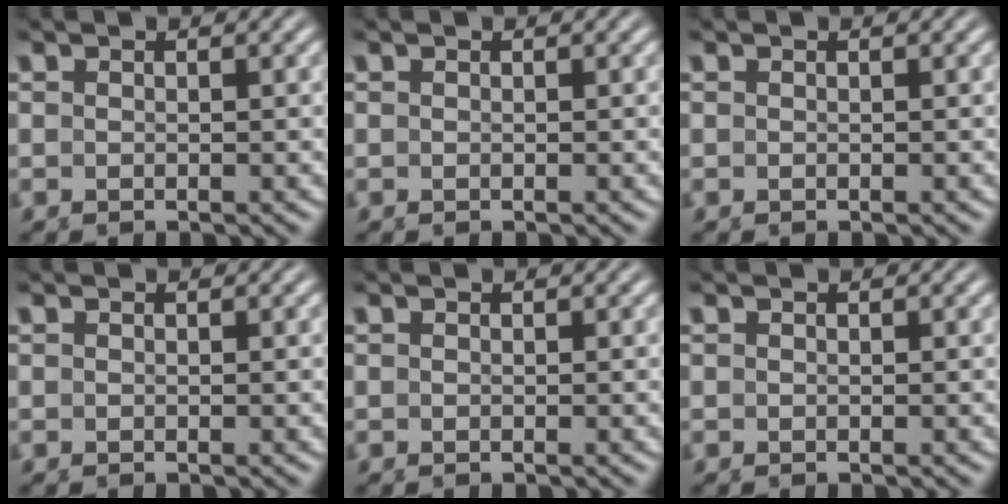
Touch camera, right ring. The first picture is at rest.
{"total": 0.0}
{"total": 0.0}
{"total": 1.5, "force": [-0.3, -1.4, -0.4], "torque": [0.018, -0.011, 0.005]}
{"total": 0.0}
{"total": 0.0}